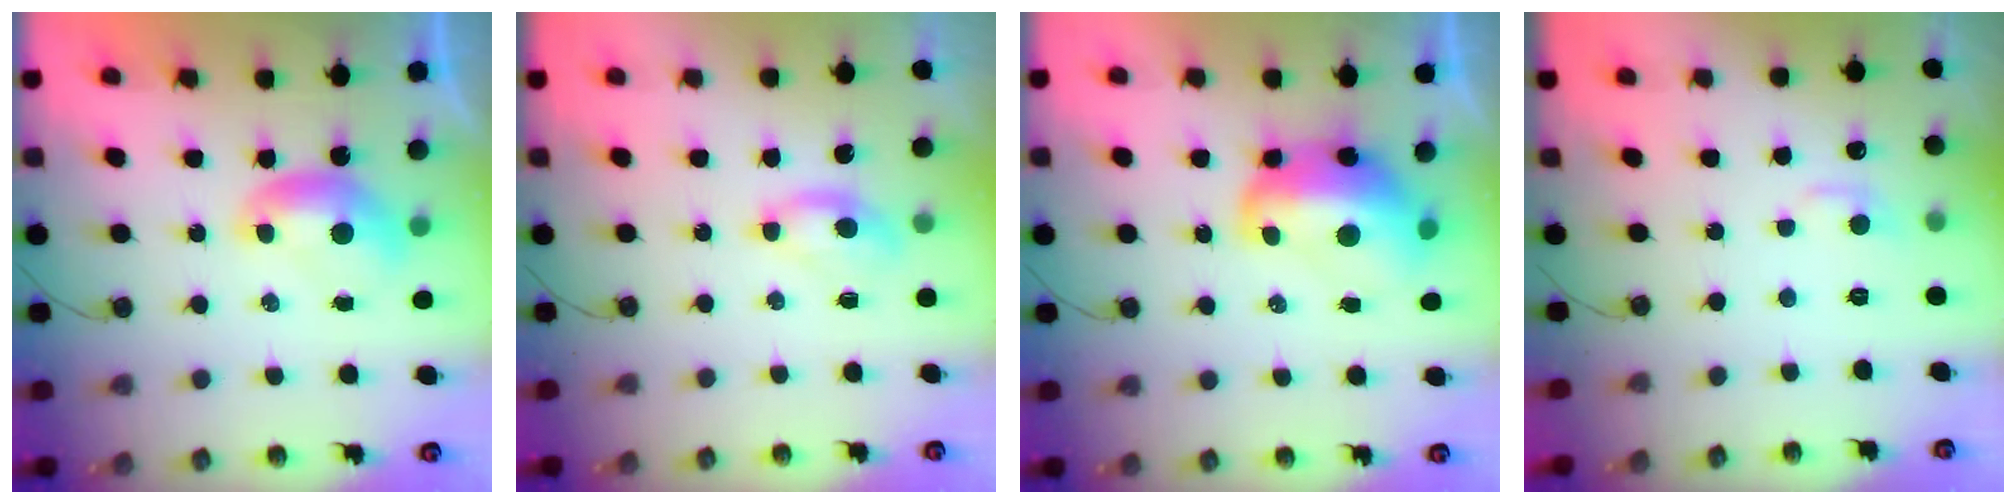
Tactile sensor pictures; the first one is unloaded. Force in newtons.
{"total": 1.2, "press": 1.1, "slide": 0.5}
{"total": 7.5, "press": 7.3, "slide": 1.4}
{"total": 1.0, "press": 0.4, "slide": 0.9}